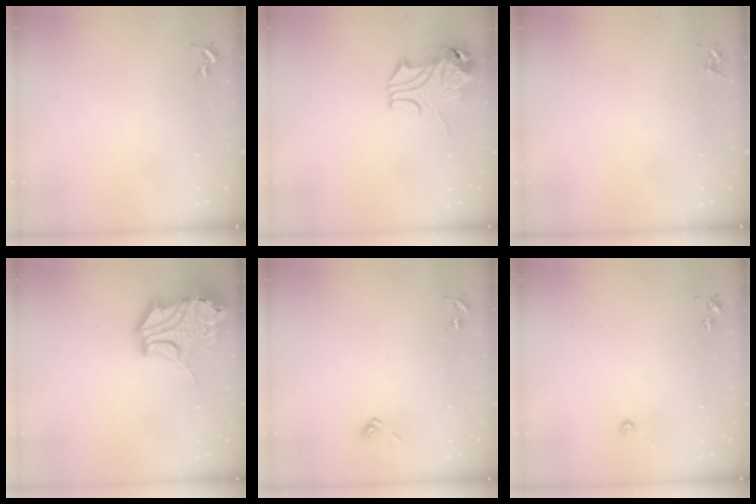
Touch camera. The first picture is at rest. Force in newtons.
{"total": 10.6, "press": 10.5, "slide": 1.8}
{"total": 4.2, "press": 4.2, "slide": 0.5}
{"total": 19.2, "press": 19.0, "slide": 3.0}
{"total": 4.7, "press": 4.2, "slide": 2.2}
{"total": 3.9, "press": 3.9, "slide": 0.5}